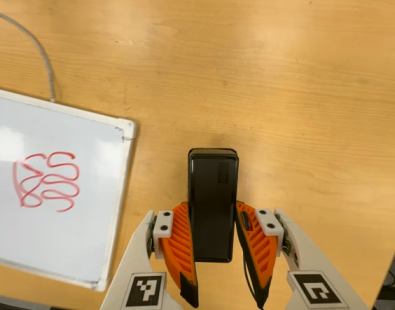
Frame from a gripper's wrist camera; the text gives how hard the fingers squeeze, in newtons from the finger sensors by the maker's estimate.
{"total": 4.3, "left": 2.8, "right": 5.8}